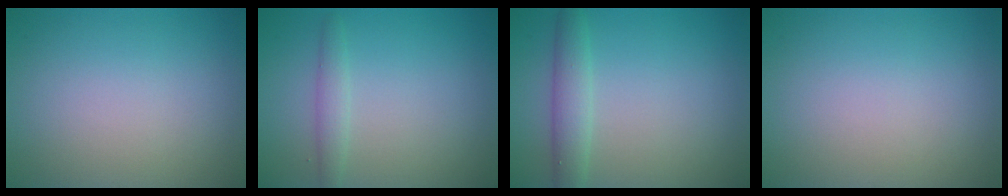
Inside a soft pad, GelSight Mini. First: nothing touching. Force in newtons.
{"total": 1.5, "press": 1.5, "slide": 0.1}
{"total": 2.6, "press": 2.6, "slide": 0.0}
{"total": 0.0}